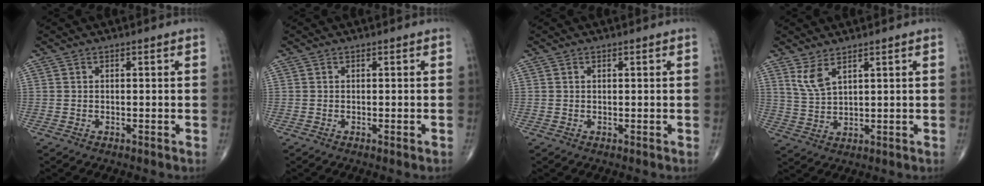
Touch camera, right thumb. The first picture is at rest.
{"total": 0.7, "force": [-0.3, 0.0, 0.6], "torque": [-0.011, -0.002, -0.003]}
{"total": 0.0}
{"total": 4.5, "force": [2.9, 1.4, 3.1], "torque": [-0.069, -0.020, 0.068]}